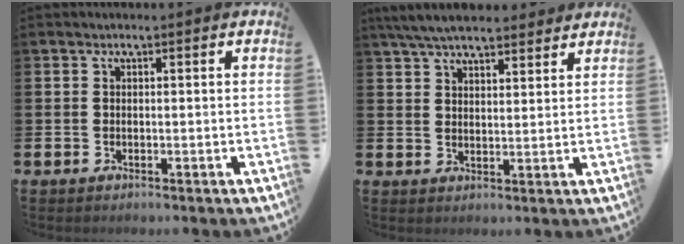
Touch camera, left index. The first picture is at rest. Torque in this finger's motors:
{"motor_torque": [1.09, -1.04, 0.41, 0.21]}